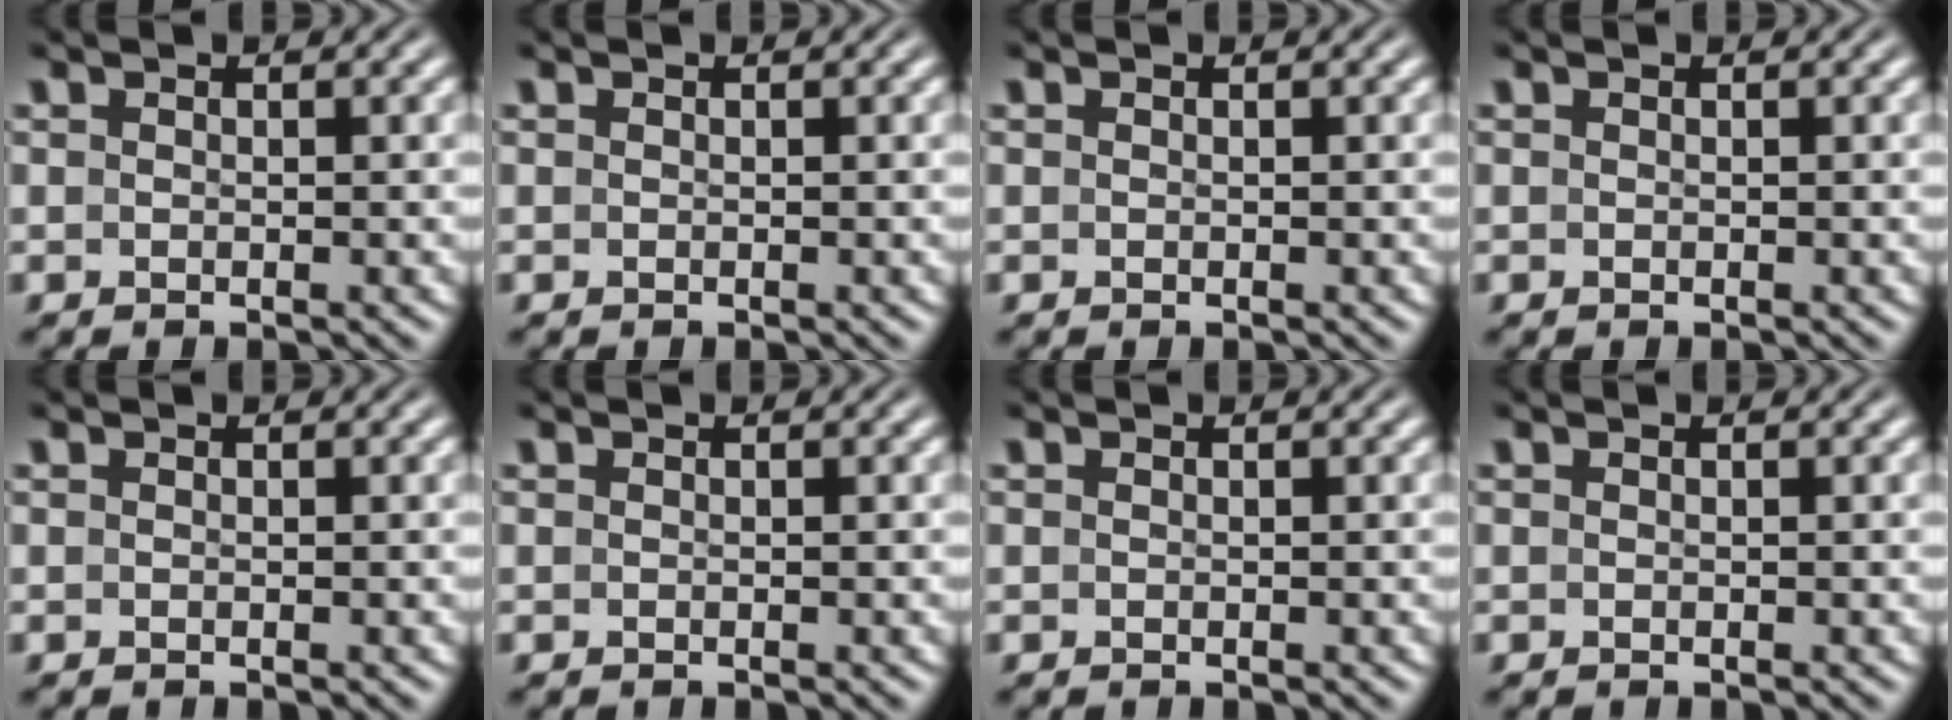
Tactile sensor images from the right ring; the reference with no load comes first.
{"total": 0.0}
{"total": 0.0}
{"total": 0.0}
{"total": 0.0}
{"total": 0.0}
{"total": 0.0}
{"total": 0.0}